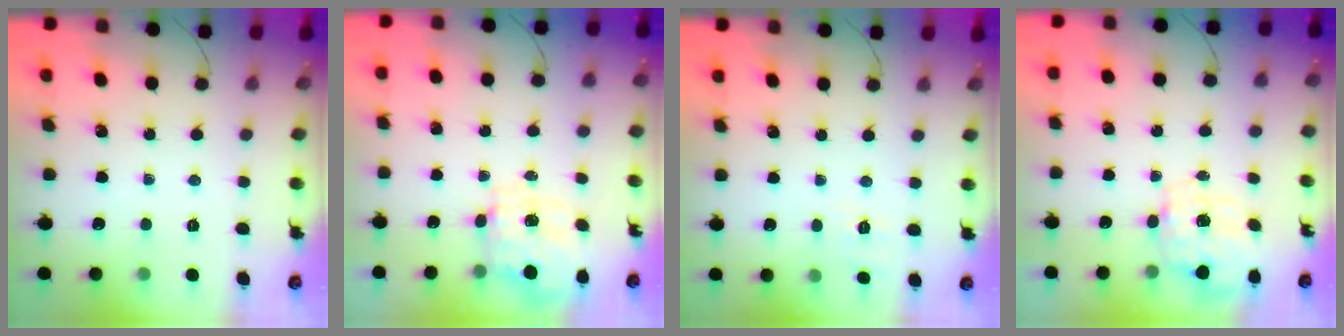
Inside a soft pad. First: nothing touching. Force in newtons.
{"total": 3.4, "press": 3.2, "slide": 1.0}
{"total": 4.5, "press": 4.1, "slide": 2.0}
{"total": 2.7, "press": 2.6, "slide": 0.8}